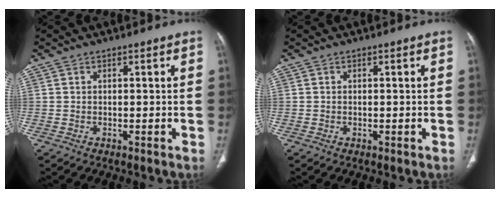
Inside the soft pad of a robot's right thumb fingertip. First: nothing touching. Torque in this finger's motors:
{"motor_torque": [0.22, 0.02, -0.02, -0.46, -0.03]}